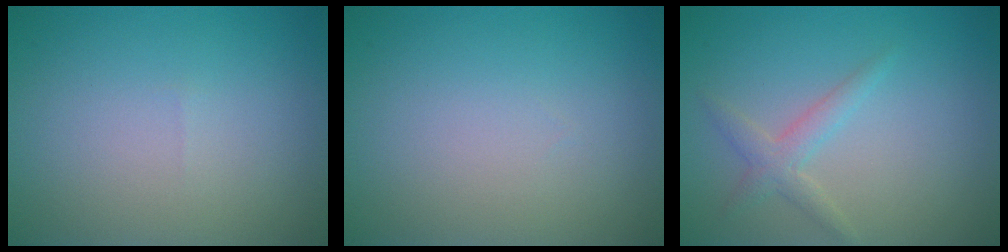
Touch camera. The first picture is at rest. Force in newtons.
{"total": 0.0}
{"total": 1.9, "press": 1.9, "slide": 0.1}